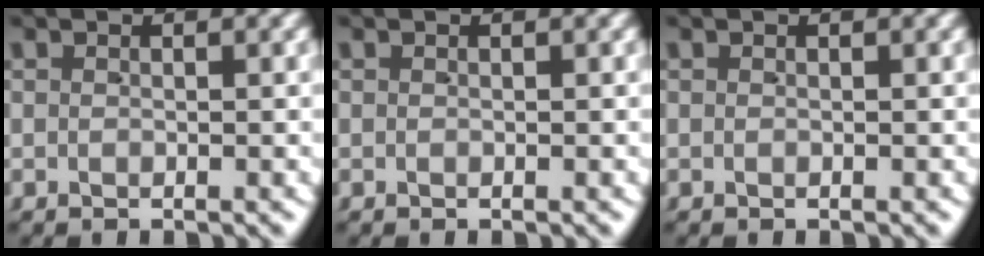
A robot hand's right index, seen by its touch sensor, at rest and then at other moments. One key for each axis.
{"total": 0.0}
{"total": 0.0}